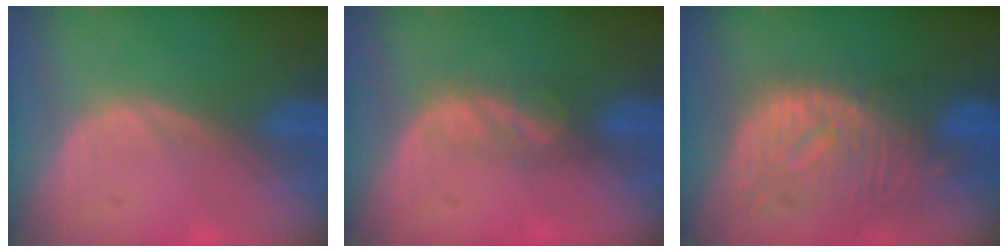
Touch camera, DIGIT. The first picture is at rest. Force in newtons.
{"total": 3.1, "press": 2.7, "slide": 1.6}
{"total": 11.0, "press": 9.8, "slide": 5.0}